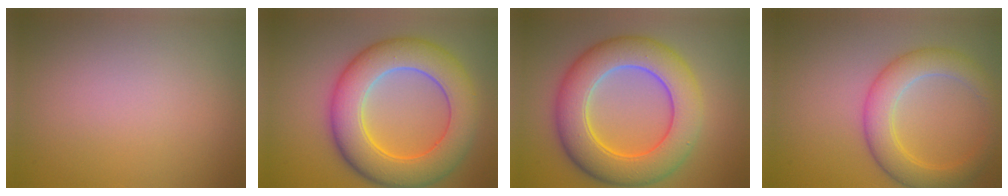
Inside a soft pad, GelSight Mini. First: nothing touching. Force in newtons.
{"total": 9.5, "press": 9.5, "slide": 0.6}
{"total": 9.2, "press": 9.2, "slide": 0.4}
{"total": 4.8, "press": 4.8, "slide": 0.1}